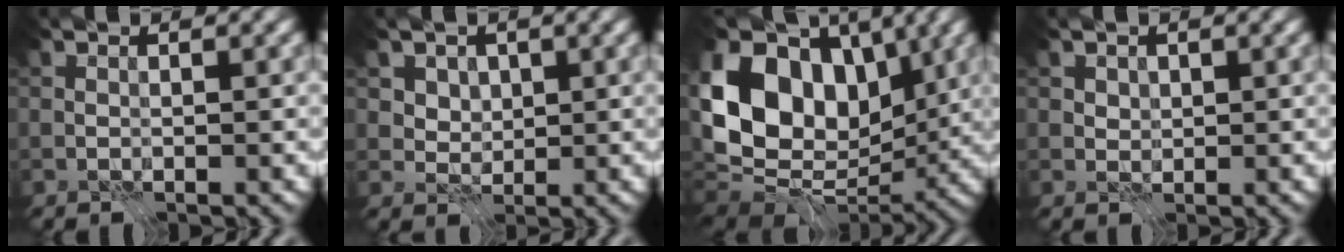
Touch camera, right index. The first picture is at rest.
{"total": 3.3, "force": [1.4, 2.7, 1.3], "torque": [-0.035, -0.010, 0.033]}
{"total": 15.1, "force": [2.2, 10.5, 10.7], "torque": [-0.200, 0.020, 0.031]}
{"total": 1.2, "force": [0.5, 1.0, 0.4], "torque": [-0.012, -0.007, 0.019]}